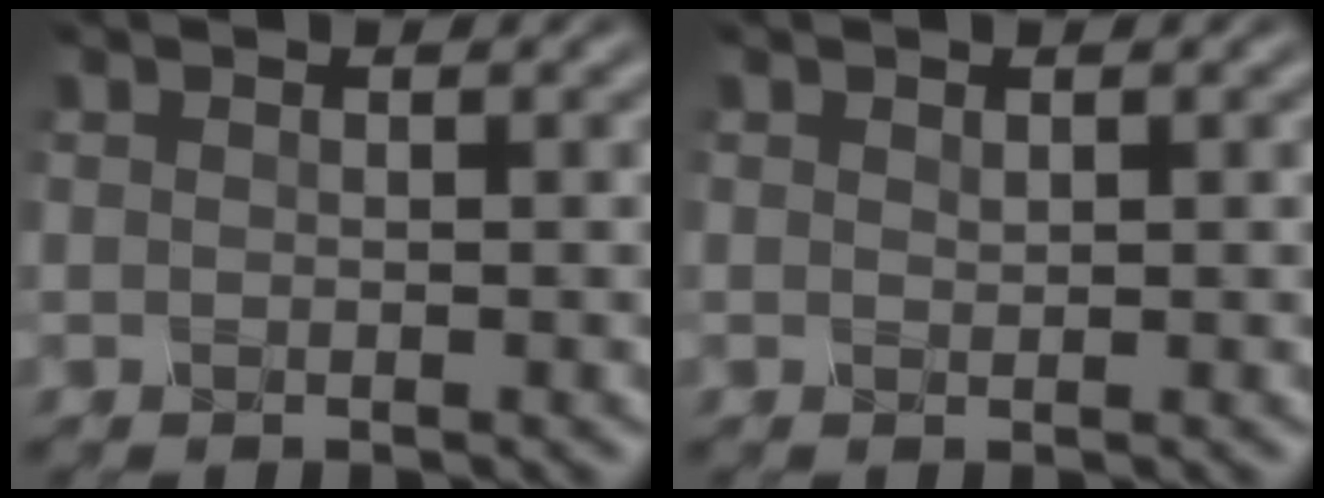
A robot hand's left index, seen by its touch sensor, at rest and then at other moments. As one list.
[{"total": 0.0}]